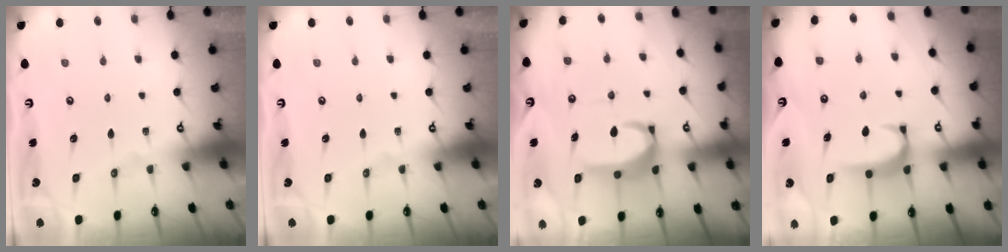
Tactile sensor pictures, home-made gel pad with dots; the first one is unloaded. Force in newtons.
{"total": 0.0}
{"total": 6.8, "press": 6.8, "slide": 0.9}
{"total": 1.9, "press": 1.9, "slide": 0.5}